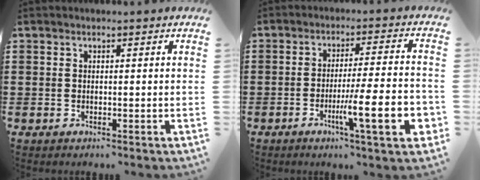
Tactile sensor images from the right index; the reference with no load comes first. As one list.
[{"total": 11.7, "force": [-3.9, 1.4, 10.9], "torque": [-0.182, -0.011, -0.068]}]